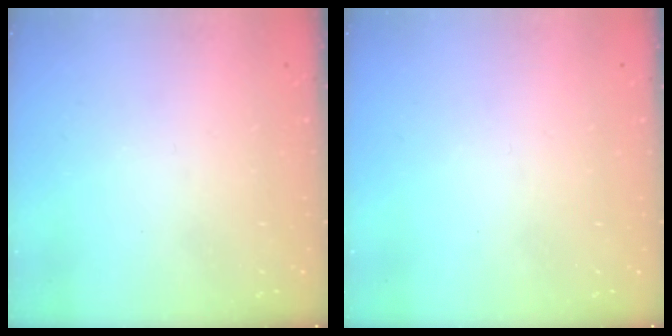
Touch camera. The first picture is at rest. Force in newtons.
{"total": 0.0}